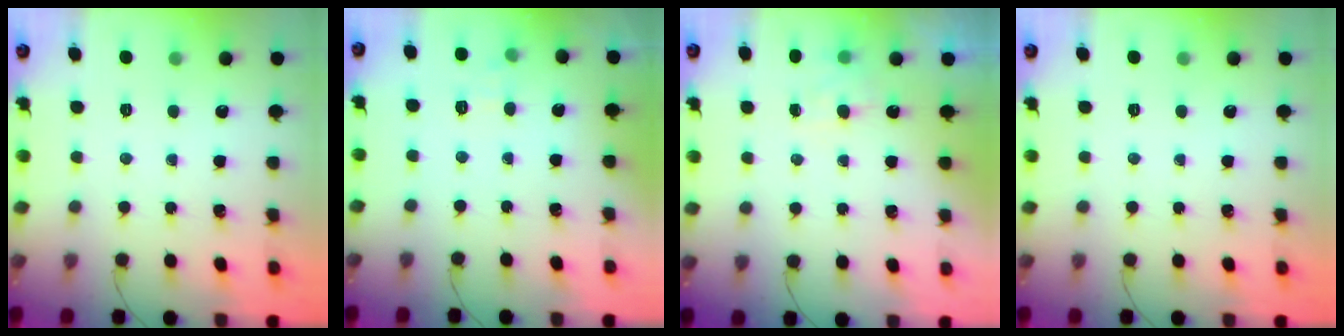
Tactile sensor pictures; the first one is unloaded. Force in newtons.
{"total": 7.2, "press": 7.0, "slide": 1.5}
{"total": 5.5, "press": 5.4, "slide": 1.2}
{"total": 0.0}